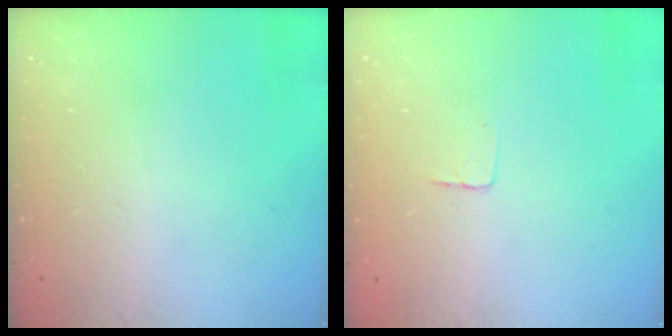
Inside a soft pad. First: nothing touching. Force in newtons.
{"total": 2.9, "press": 2.9, "slide": 0.2}